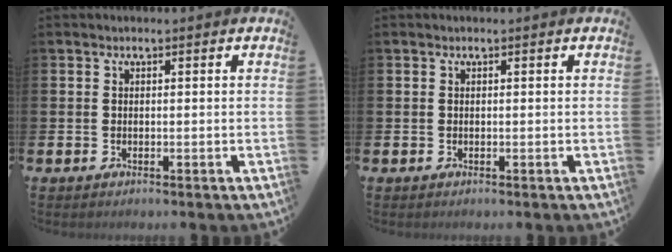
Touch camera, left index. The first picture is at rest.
{"total": 0.0}